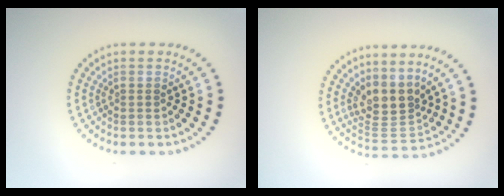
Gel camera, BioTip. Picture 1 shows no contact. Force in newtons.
{"total": 3.6, "press": 2.6, "slide": 2.5}